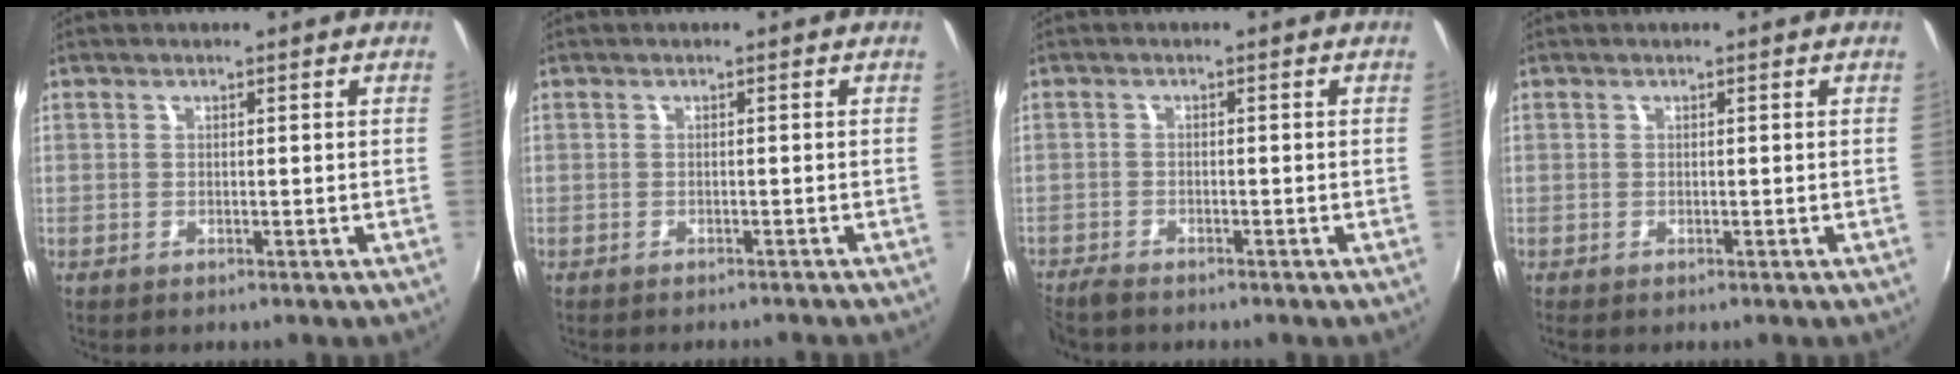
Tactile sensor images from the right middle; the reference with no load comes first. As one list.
[{"total": 2.6, "force": [-2.4, 0.4, 0.9], "torque": [-0.021, -0.011, -0.034]}, {"total": 3.1, "force": [-2.9, 0.6, 0.9], "torque": [-0.029, -0.017, -0.059]}, {"total": 0.0}]